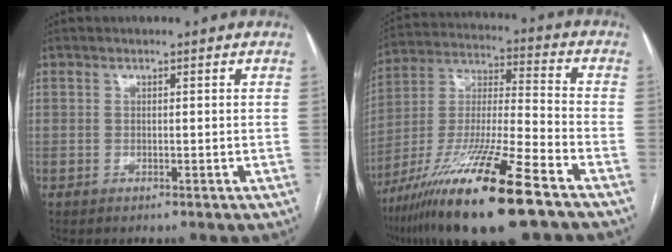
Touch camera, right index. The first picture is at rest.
{"total": 21.2, "force": [-13.1, 1.6, 16.5], "torque": [-0.318, -0.043, -0.236]}